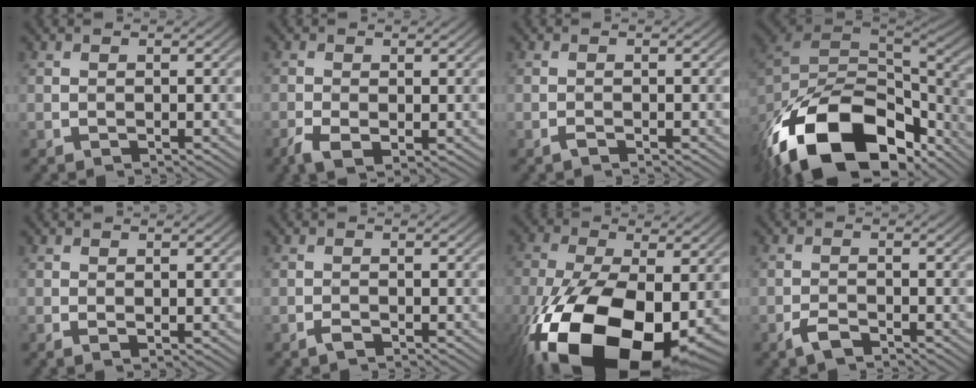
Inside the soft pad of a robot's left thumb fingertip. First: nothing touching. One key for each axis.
{"total": 3.0, "fx": -1.1, "fy": 1.4, "fz": 2.4, "tx": -0.055, "ty": -0.008, "tz": -0.021}
{"total": 0.7, "fx": -0.5, "fy": 0.1, "fz": 0.4, "tx": -0.010, "ty": 0.001, "tz": -0.011}
{"total": 20.2, "fx": -11.7, "fy": 9.9, "fz": 13.1, "tx": -0.294, "ty": -0.029, "tz": -0.186}
{"total": 1.0, "fx": 0.2, "fy": 0.3, "fz": 0.9, "tx": -0.019, "ty": -0.003, "tz": 0.004}
{"total": 1.0, "fx": -0.7, "fy": 0.3, "fz": 0.6, "tx": -0.013, "ty": 0.000, "tz": -0.015}
{"total": 21.3, "fx": -8.1, "fy": 10.5, "fz": 16.7, "tx": -0.343, "ty": -0.064, "tz": -0.109}
{"total": 2.2, "fx": -1.7, "fy": 0.7, "fz": 1.3, "tx": -0.031, "ty": 0.000, "tz": -0.037}